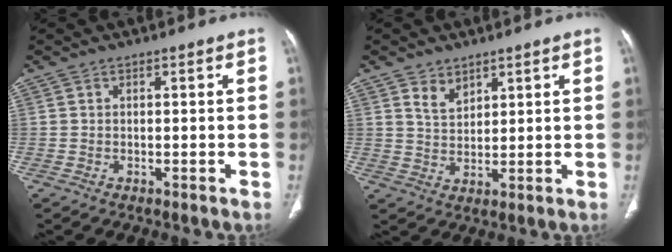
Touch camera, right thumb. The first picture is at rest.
{"total": 4.3, "force": [2.9, 2.6, 1.9], "torque": [-0.017, -0.026, 0.060]}